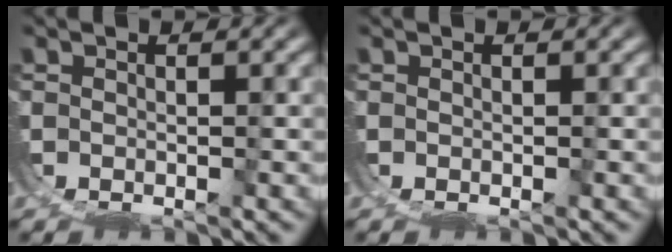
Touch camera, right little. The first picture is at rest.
{"total": 0.0}